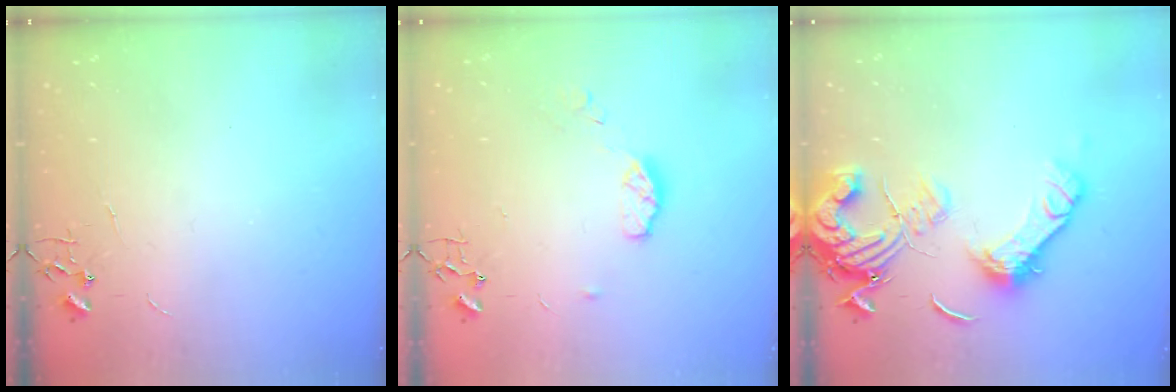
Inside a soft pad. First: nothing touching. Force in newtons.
{"total": 6.7, "press": 6.7, "slide": 0.5}
{"total": 16.5, "press": 16.4, "slide": 2.4}